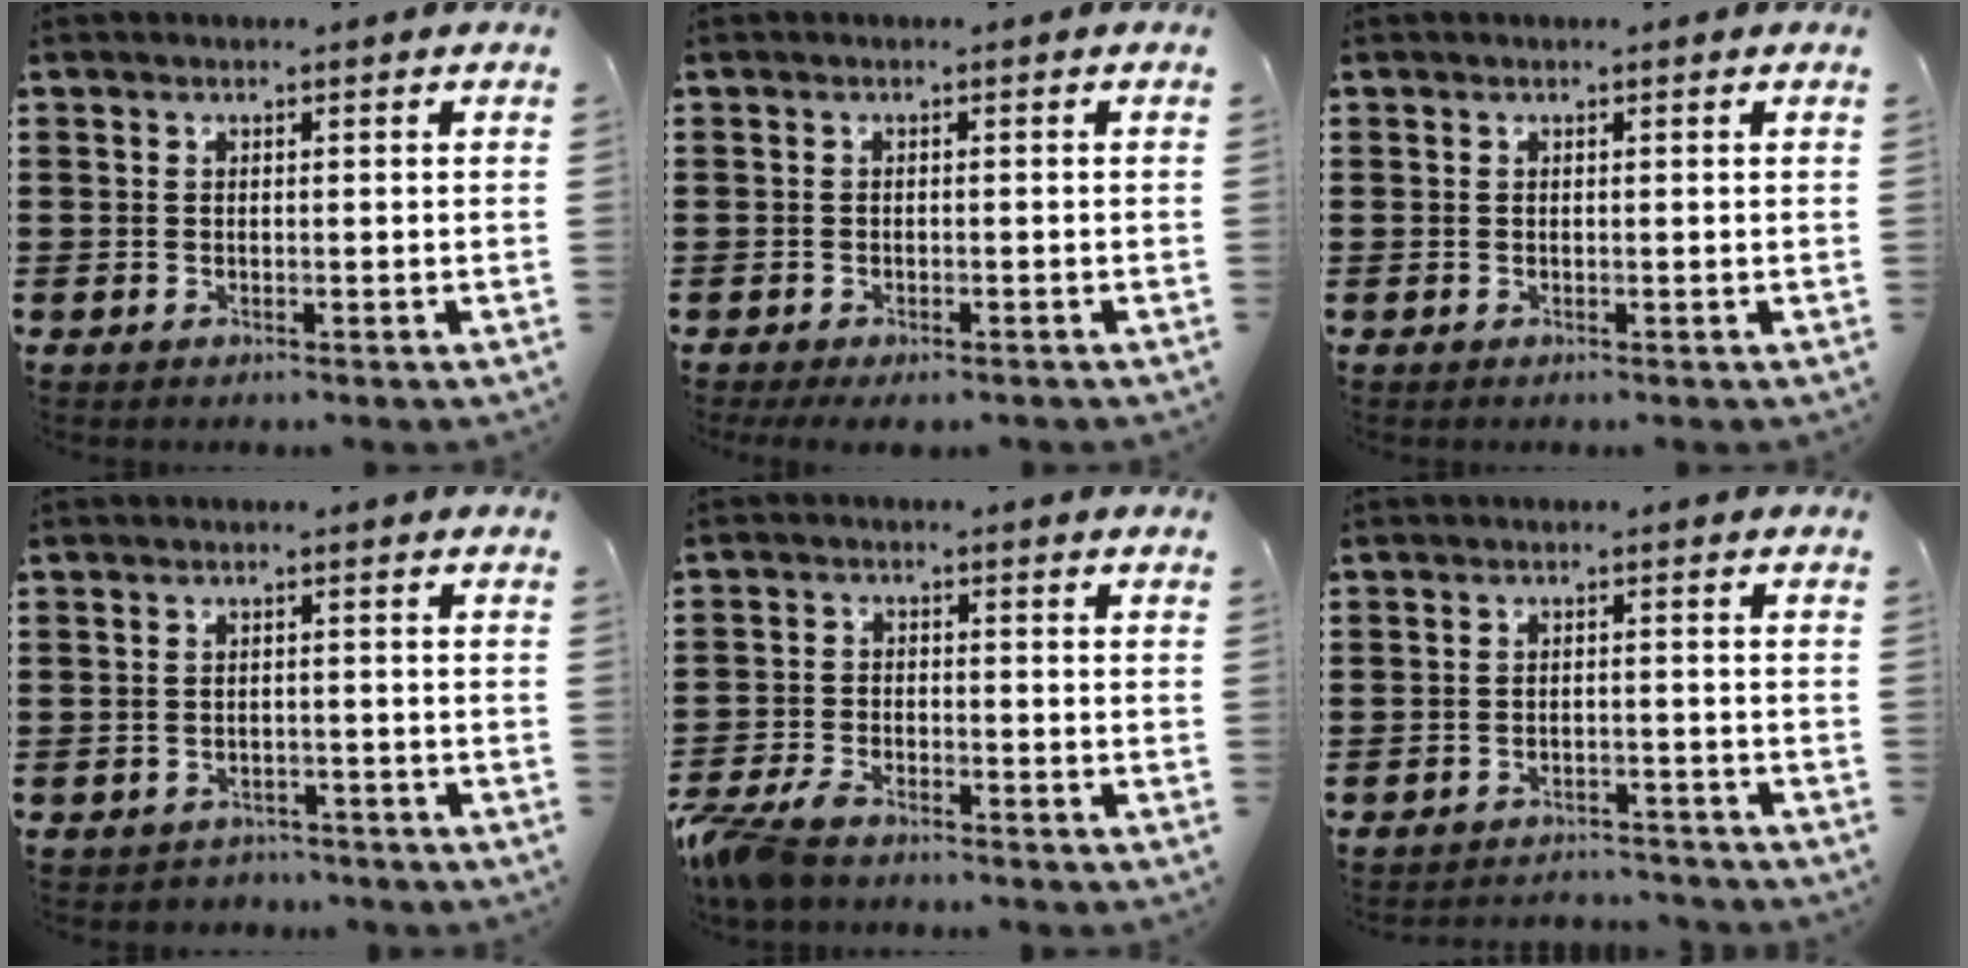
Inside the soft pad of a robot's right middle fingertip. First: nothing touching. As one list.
[{"total": 1.0, "force": [-0.9, 0.1, 0.4], "torque": [-0.011, -0.005, -0.015]}, {"total": 0.0}, {"total": 1.5, "force": [-1.5, 0.4, -0.2], "torque": [-0.006, 0.001, -0.034]}, {"total": 4.5, "force": [-3.9, 1.2, 1.8], "torque": [-0.075, -0.012, -0.088]}, {"total": 2.5, "force": [-2.5, 0.2, -0.1], "torque": [-0.007, -0.002, -0.054]}]